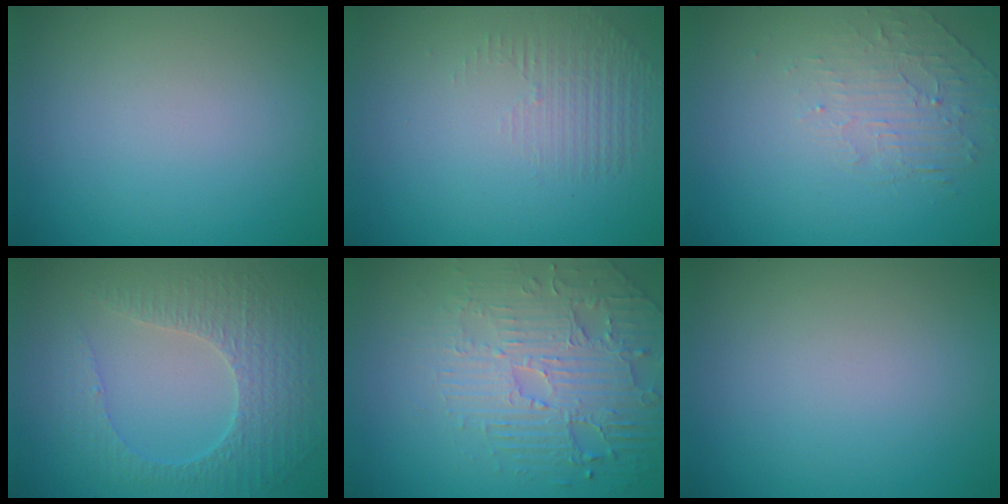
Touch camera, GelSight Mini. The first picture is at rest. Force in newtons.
{"total": 1.4, "press": 0.3, "slide": 1.4}
{"total": 2.0, "press": 0.9, "slide": 1.8}
{"total": 4.2, "press": 3.2, "slide": 2.7}
{"total": 4.3, "press": 4.1, "slide": 1.4}
{"total": 0.0}